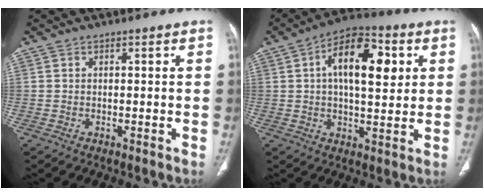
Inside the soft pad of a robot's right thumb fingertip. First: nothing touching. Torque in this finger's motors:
{"motor_torque": [-0.64, 1.35, 0.77, -0.09, 0.12]}